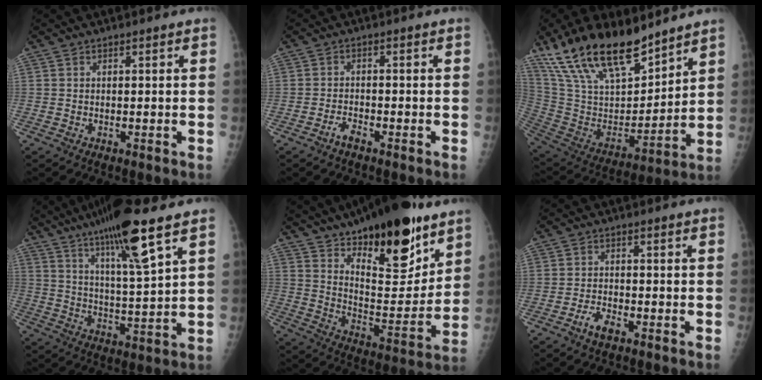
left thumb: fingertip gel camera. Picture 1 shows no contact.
{"total": 2.1, "force": [-1.7, 0.6, 1.1], "torque": [-0.026, 0.008, -0.035]}
{"total": 24.2, "force": [17.8, 9.1, 13.6], "torque": [-0.222, -0.066, 0.332]}
{"total": 16.1, "force": [9.8, 1.9, 12.6], "torque": [-0.208, -0.046, 0.165]}
{"total": 25.2, "force": [15.8, 10.1, 16.7], "torque": [-0.207, -0.074, 0.247]}
{"total": 3.3, "force": [-2.1, 1.4, 2.1], "torque": [-0.043, 0.013, -0.040]}